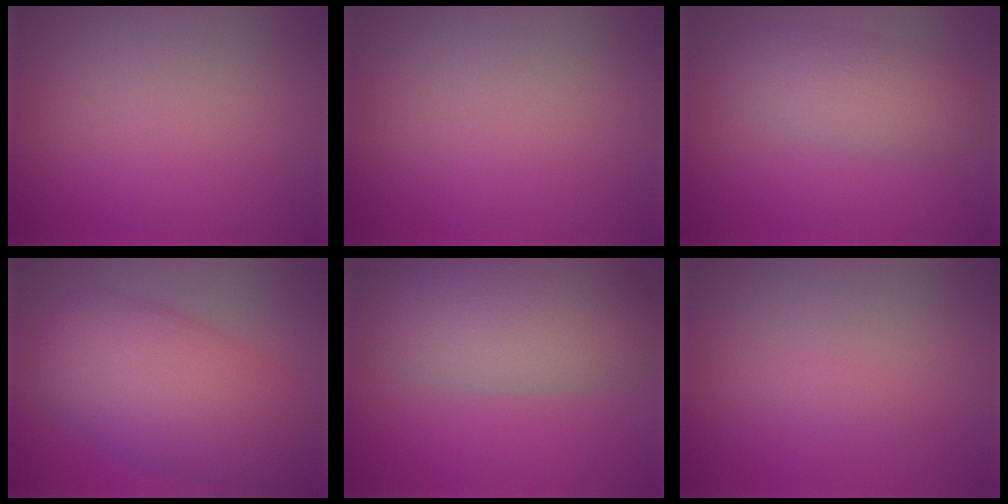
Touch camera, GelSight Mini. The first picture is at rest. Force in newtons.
{"total": 0.0}
{"total": 4.0, "press": 4.0, "slide": 0.1}
{"total": 9.4, "press": 9.3, "slide": 0.3}
{"total": 8.1, "press": 8.1, "slide": 0.5}
{"total": 0.6, "press": 0.6, "slide": 0.0}